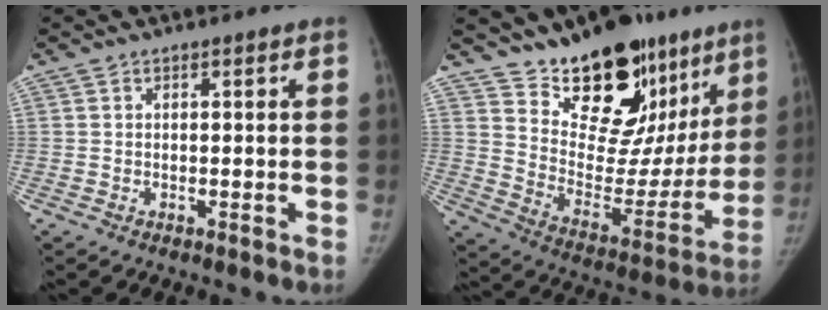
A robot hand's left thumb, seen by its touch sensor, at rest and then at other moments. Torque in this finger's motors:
{"motor_torque": [0.32, 0.48, 0.95, -1.82, 0.05]}